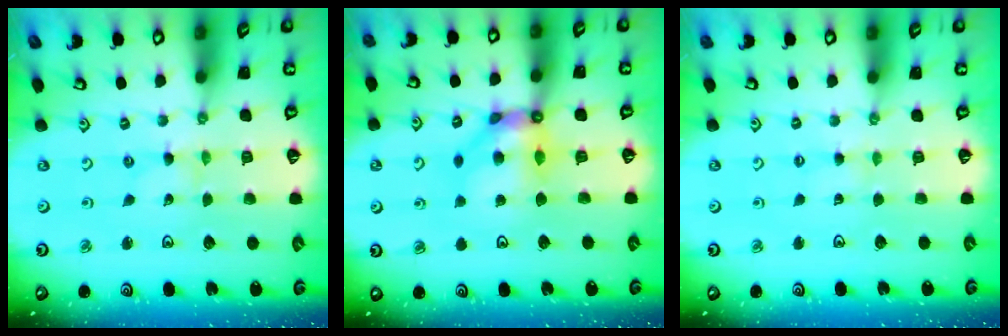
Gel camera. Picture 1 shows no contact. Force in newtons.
{"total": 9.8, "press": 9.7, "slide": 1.4}
{"total": 1.7, "press": 1.6, "slide": 0.4}